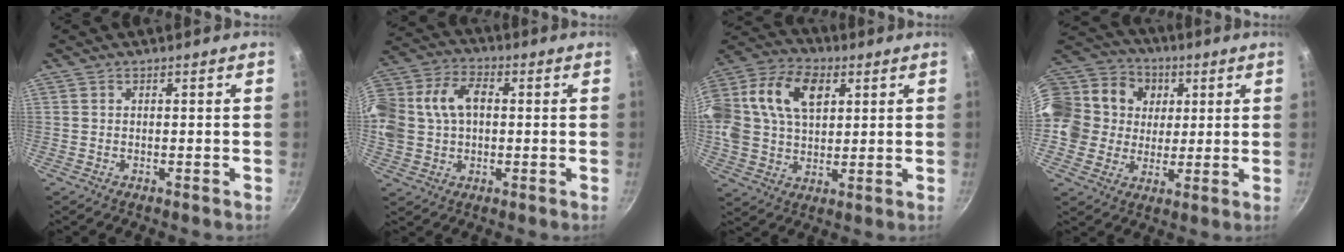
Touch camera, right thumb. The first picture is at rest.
{"total": 18.5, "force": [2.4, 13.6, 12.3], "torque": [-0.278, 0.049, 0.034]}
{"total": 23.6, "force": [7.0, 16.0, 15.8], "torque": [-0.337, 0.027, 0.119]}
{"total": 21.1, "force": [5.9, 18.0, 9.3], "torque": [-0.186, 0.023, 0.102]}